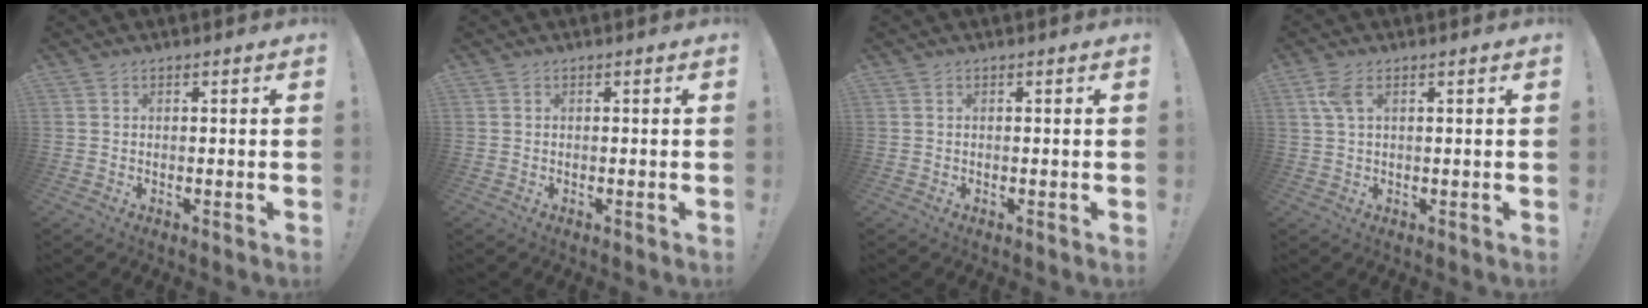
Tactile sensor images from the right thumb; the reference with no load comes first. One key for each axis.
{"total": 0.0}
{"total": 0.0}
{"total": 3.8, "fx": 1.6, "fy": 1.5, "fz": 3.1, "tx": -0.060, "ty": 0.001, "tz": 0.029}